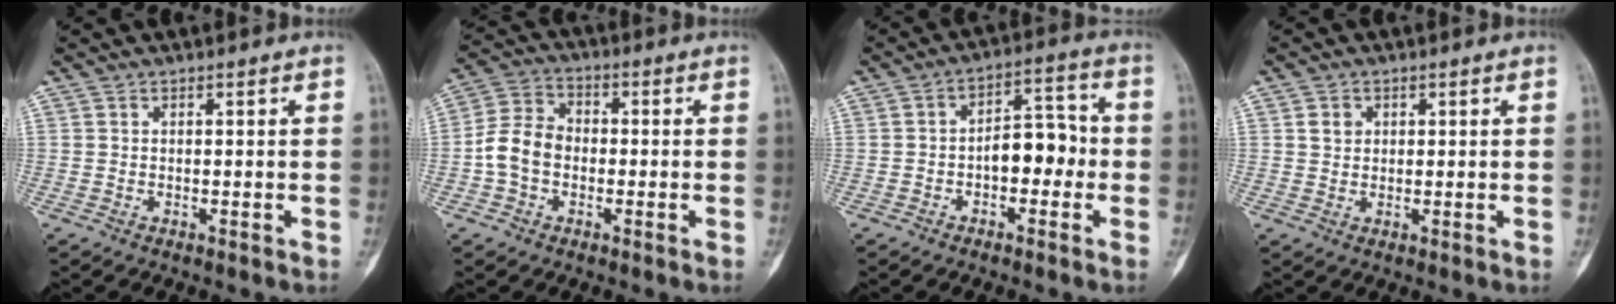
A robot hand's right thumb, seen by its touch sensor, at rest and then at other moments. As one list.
[{"total": 8.1, "force": [-1.6, 6.3, 4.9], "torque": [-0.086, 0.031, -0.043]}, {"total": 8.2, "force": [-1.6, 4.9, 6.4], "torque": [-0.069, 0.035, -0.034]}, {"total": 2.3, "force": [0.8, 2.0, 0.9], "torque": [-0.005, -0.003, 0.015]}]